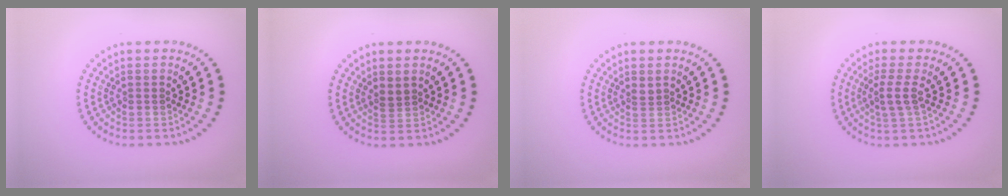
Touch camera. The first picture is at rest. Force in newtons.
{"total": 1.1, "press": 0.9, "slide": 0.7}
{"total": 0.9, "press": 0.6, "slide": 0.7}
{"total": 2.0, "press": 1.4, "slide": 1.4}